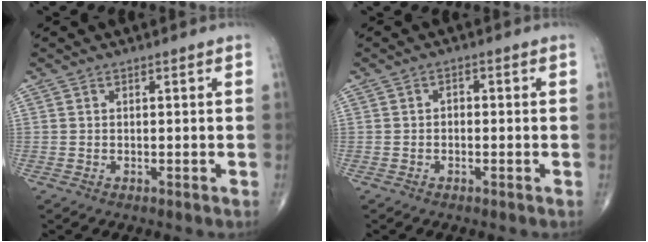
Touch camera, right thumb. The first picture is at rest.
{"total": 1.2, "force": [-0.2, 0.9, 0.8], "torque": [-0.007, 0.005, -0.009]}